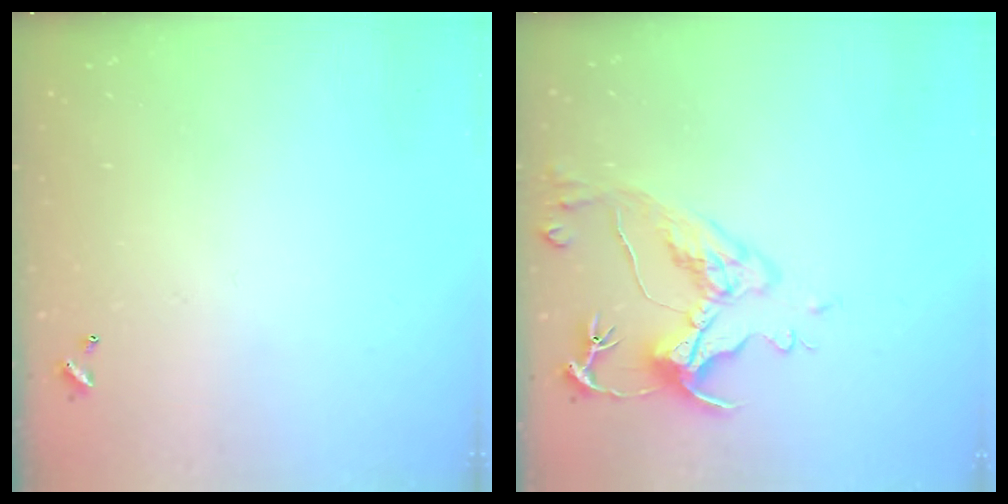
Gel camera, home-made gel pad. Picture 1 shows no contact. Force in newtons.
{"total": 6.9, "press": 6.8, "slide": 1.5}